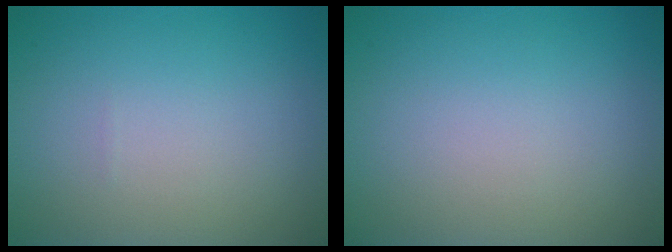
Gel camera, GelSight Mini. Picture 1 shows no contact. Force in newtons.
{"total": 0.0}